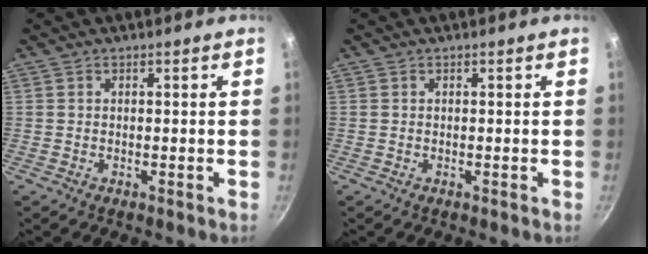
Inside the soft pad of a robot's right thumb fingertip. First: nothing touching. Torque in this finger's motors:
{"motor_torque": [0.00, 0.00, 0.00, 0.00, 0.00]}